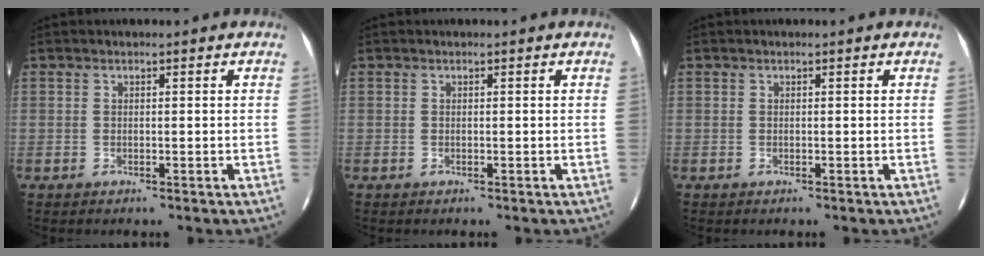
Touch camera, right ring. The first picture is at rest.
{"total": 0.0}
{"total": 0.0}